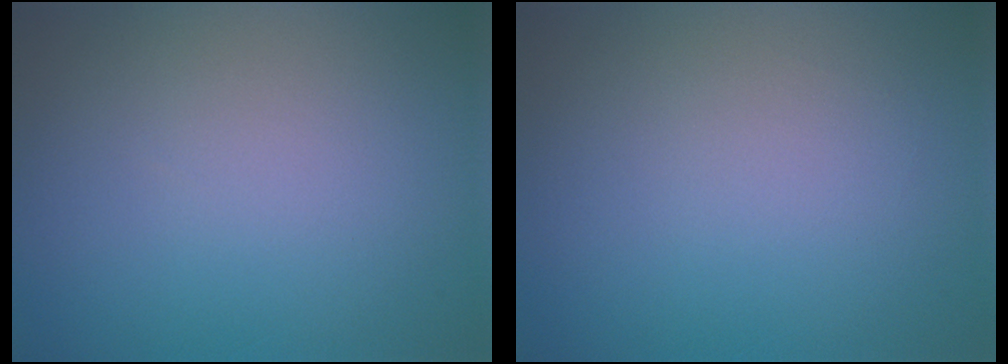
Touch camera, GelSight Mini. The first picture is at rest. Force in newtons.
{"total": 0.0}